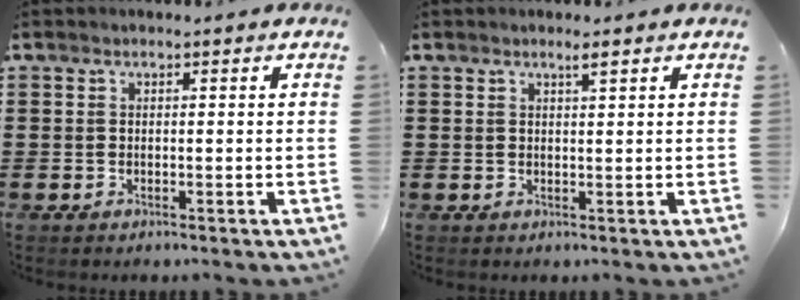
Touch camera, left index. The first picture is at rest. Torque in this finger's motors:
{"motor_torque": [0.36, -0.28, 0.05, 0.01]}